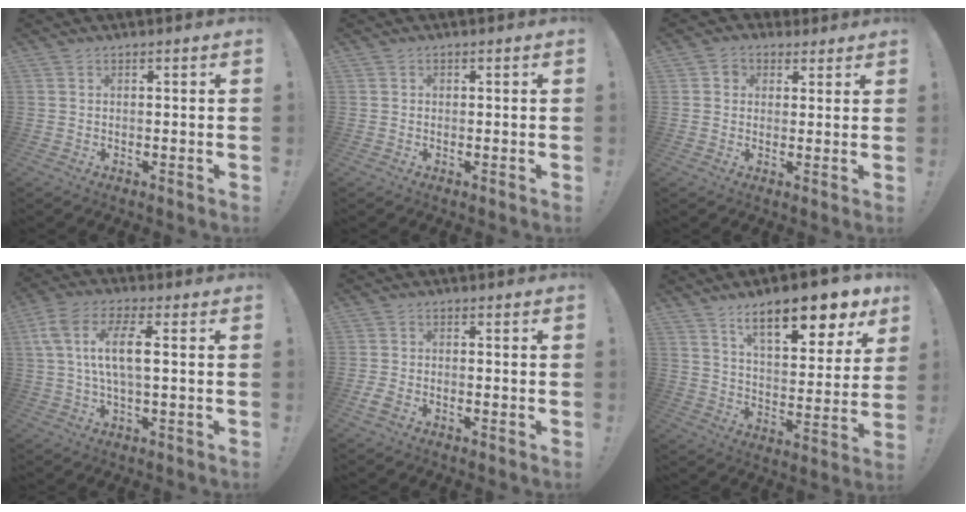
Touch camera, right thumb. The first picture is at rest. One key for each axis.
{"total": 0.6, "fx": 0.1, "fy": 0.6, "fz": 0.0, "tx": 0.004, "ty": 0.000, "tz": 0.001}
{"total": 4.0, "fx": 0.7, "fy": 3.9, "fz": 0.8, "tx": -0.010, "ty": 0.001, "tz": 0.012}
{"total": 11.2, "fx": 1.2, "fy": 4.4, "fz": 10.2, "tx": -0.199, "ty": 0.004, "tz": 0.020}
{"total": 3.1, "fx": -1.8, "fy": 1.5, "fz": 2.1, "tx": -0.048, "ty": -0.001, "tz": -0.032}
{"total": 16.0, "fx": 10.1, "fy": 5.4, "fz": 11.1, "tx": -0.164, "ty": -0.064, "tz": 0.162}